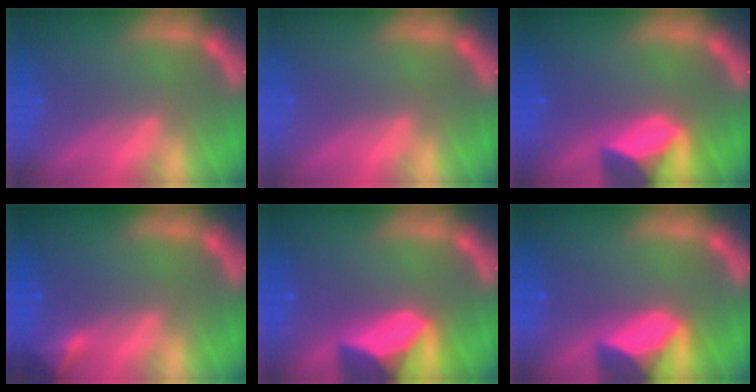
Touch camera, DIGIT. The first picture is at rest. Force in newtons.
{"total": 0.0}
{"total": 6.4}
{"total": 1.9}
{"total": 8.9}
{"total": 7.5}